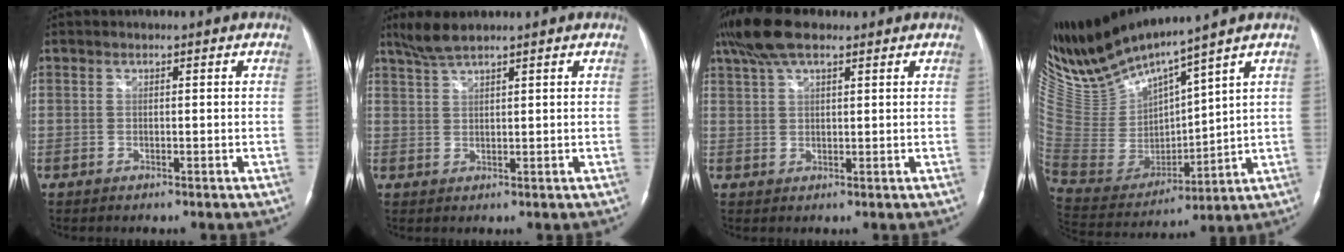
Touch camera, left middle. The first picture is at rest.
{"total": 3.5, "force": [3.0, -0.1, 1.8], "torque": [-0.050, 0.009, 0.065]}
{"total": 7.9, "force": [5.6, 2.3, 5.0], "torque": [-0.112, 0.028, 0.104]}
{"total": 13.6, "force": [12.6, -0.8, 5.1], "torque": [-0.118, -0.018, 0.267]}